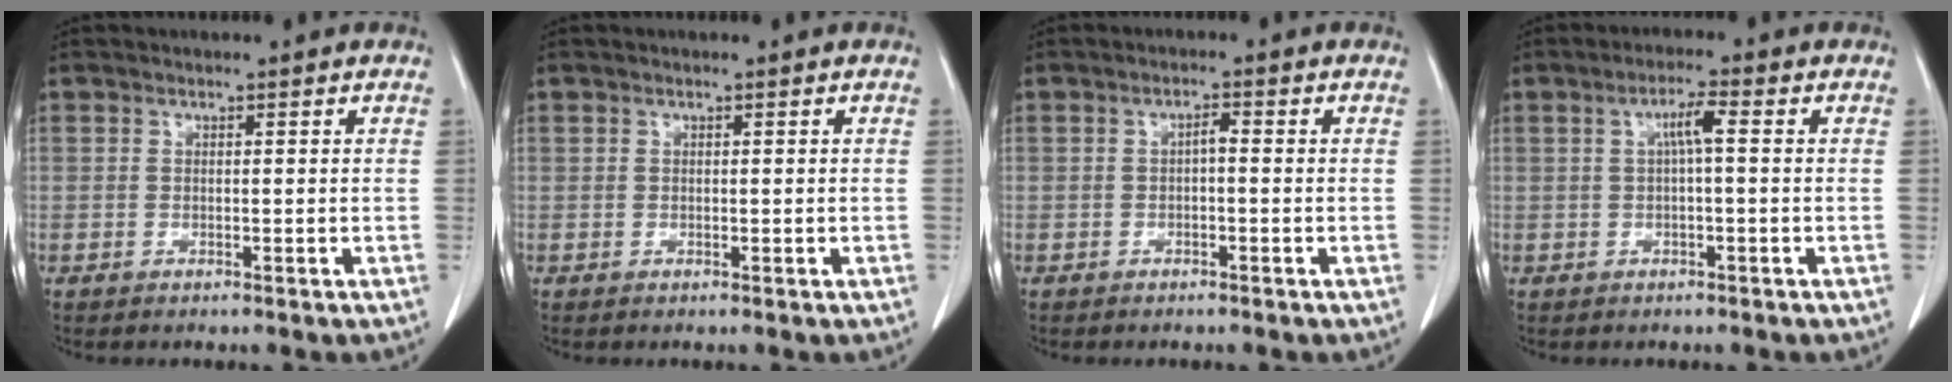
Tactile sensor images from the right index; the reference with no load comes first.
{"total": 0.0}
{"total": 1.5, "force": [-0.2, 0.4, 1.4], "torque": [-0.024, 0.005, -0.003]}
{"total": 3.2, "force": [0.5, 0.2, 3.2], "torque": [-0.060, 0.009, 0.011]}